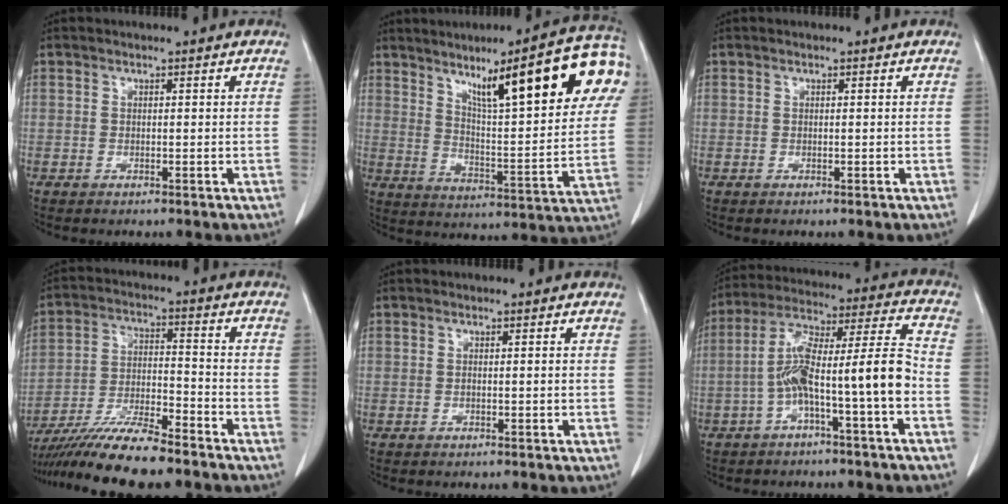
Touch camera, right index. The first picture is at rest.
{"total": 23.2, "force": [11.0, 3.1, 20.2], "torque": [-0.277, 0.023, 0.155]}
{"total": 0.0}
{"total": 12.7, "force": [-10.8, 1.1, 6.6], "torque": [-0.113, -0.008, -0.190]}
{"total": 0.6, "force": [-0.1, 0.0, 0.6], "torque": [-0.012, 0.000, 0.000]}
{"total": 12.4, "force": [-3.8, 0.3, 11.8], "torque": [-0.211, 0.040, -0.067]}